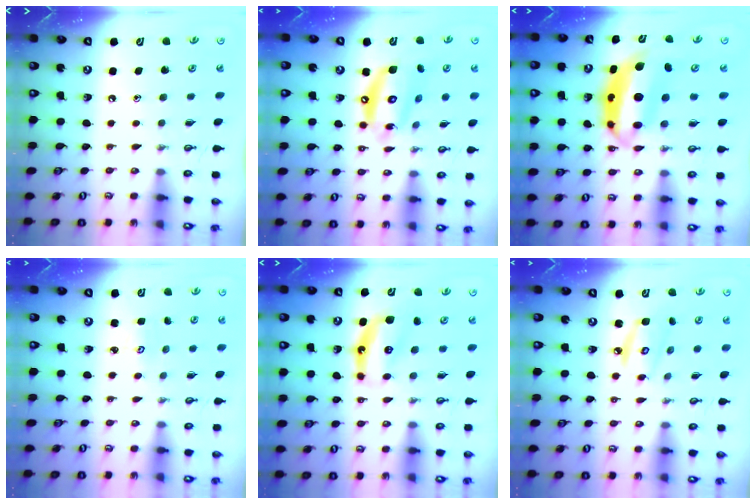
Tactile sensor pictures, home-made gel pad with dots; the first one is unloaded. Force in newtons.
{"total": 13.6, "press": 13.6, "slide": 1.2}
{"total": 10.2, "press": 10.2, "slide": 1.0}
{"total": 2.3, "press": 2.3, "slide": 0.4}
{"total": 7.5, "press": 7.5, "slide": 0.3}
{"total": 6.9, "press": 6.9, "slide": 0.3}